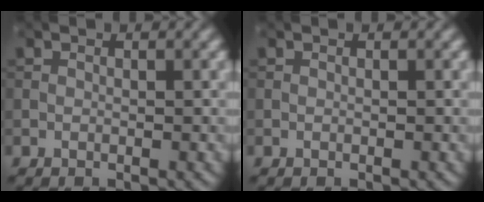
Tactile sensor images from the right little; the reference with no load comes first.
{"total": 0.0}